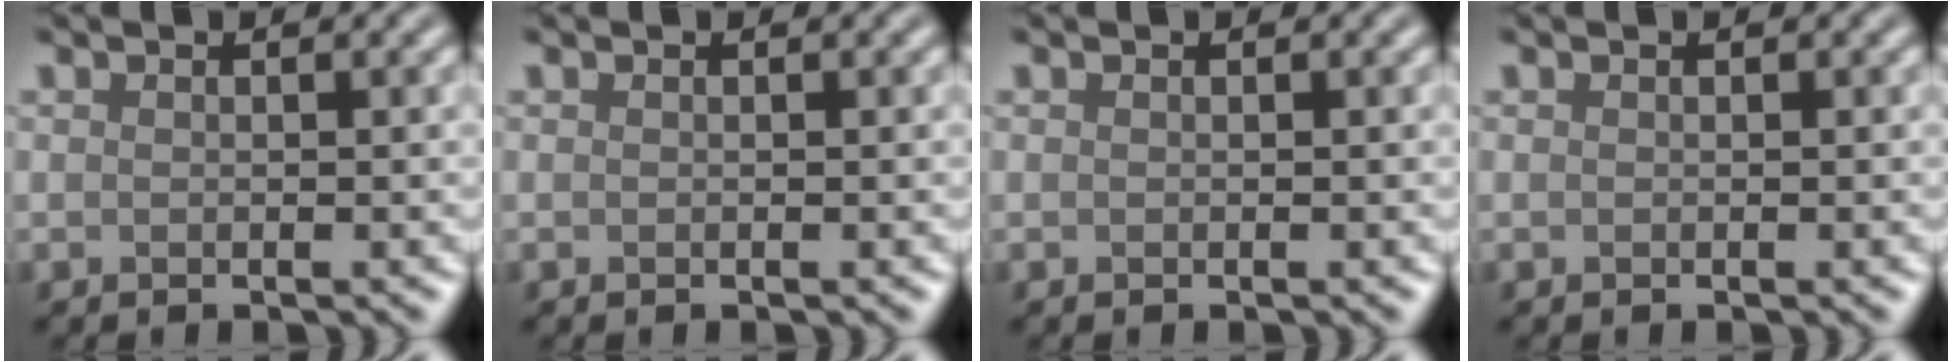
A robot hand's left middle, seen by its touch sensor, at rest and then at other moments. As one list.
[{"total": 0.0}, {"total": 0.0}, {"total": 0.0}]